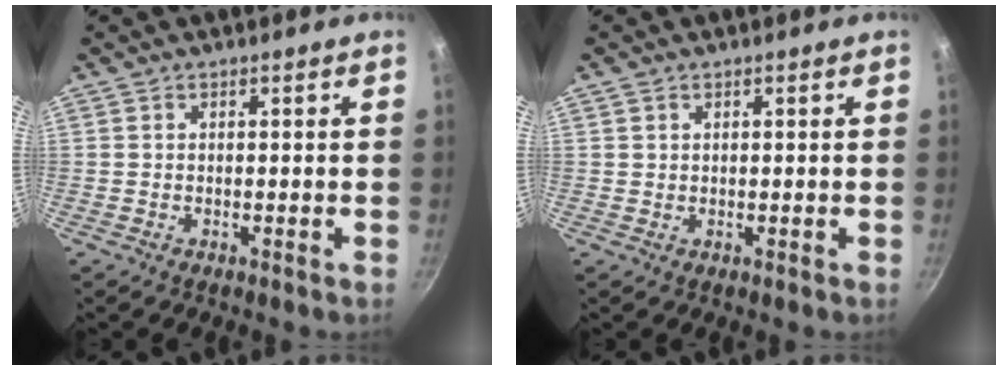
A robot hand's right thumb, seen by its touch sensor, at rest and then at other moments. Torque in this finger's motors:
{"motor_torque": [-0.24, 0.26, -0.20, 0.06, -0.01]}